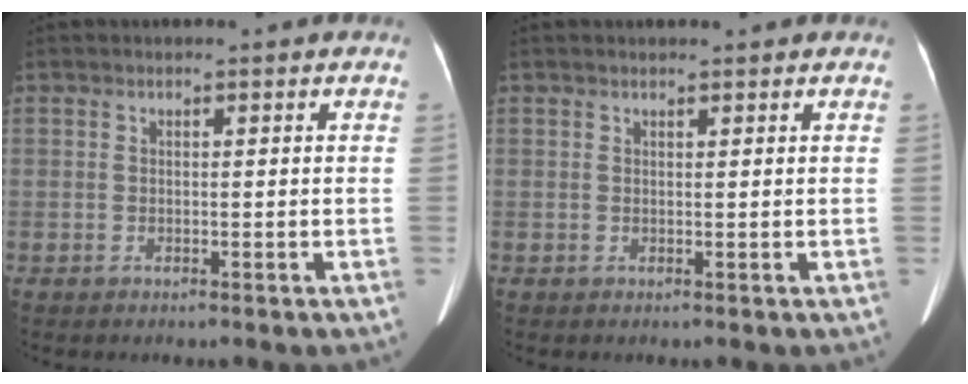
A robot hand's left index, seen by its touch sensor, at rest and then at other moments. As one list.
[{"total": 1.3, "force": [1.2, 0.1, 0.6], "torque": [-0.010, 0.013, 0.019]}]